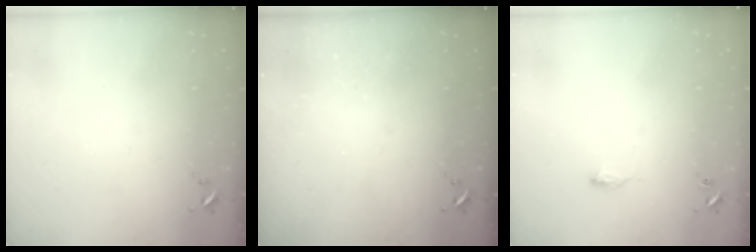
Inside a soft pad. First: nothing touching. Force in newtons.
{"total": 0.0}
{"total": 6.3, "press": 6.2, "slide": 0.8}